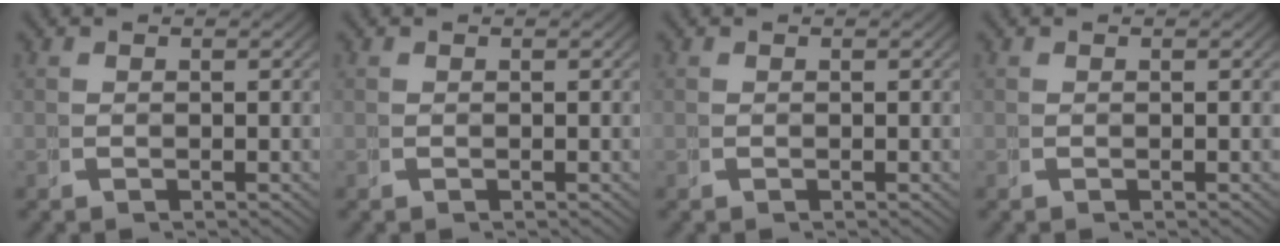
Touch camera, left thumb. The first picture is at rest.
{"total": 0.0}
{"total": 0.0}
{"total": 0.0}